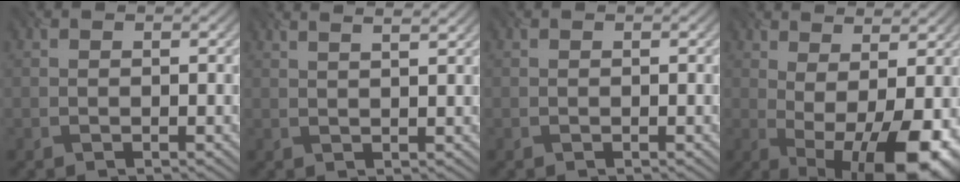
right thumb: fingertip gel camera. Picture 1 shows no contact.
{"total": 2.7, "force": [2.3, 0.4, 1.2], "torque": [-0.009, 0.027, 0.016]}
{"total": 0.0}
{"total": 11.5, "force": [-2.0, 4.0, 10.6], "torque": [-0.146, 0.013, -0.008]}